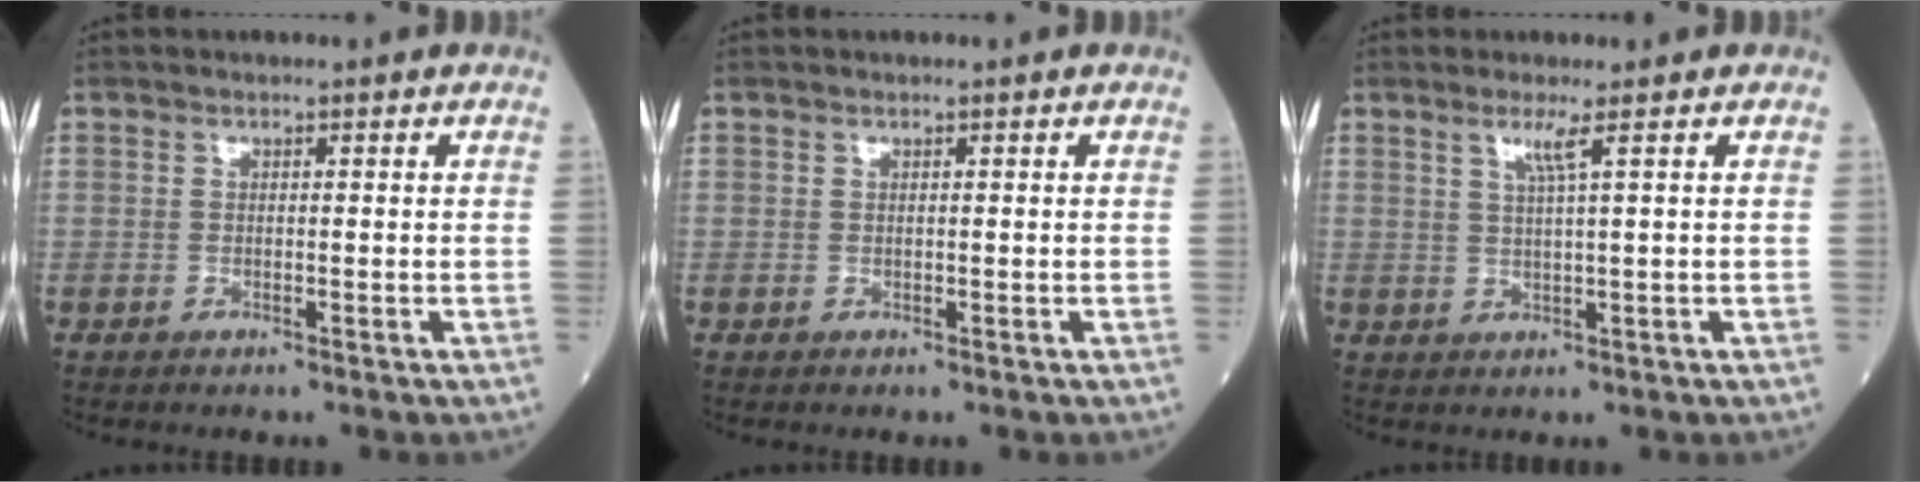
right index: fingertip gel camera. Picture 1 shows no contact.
{"total": 0.0}
{"total": 2.5, "force": [1.2, -0.7, 2.0], "torque": [-0.043, -0.003, 0.027]}